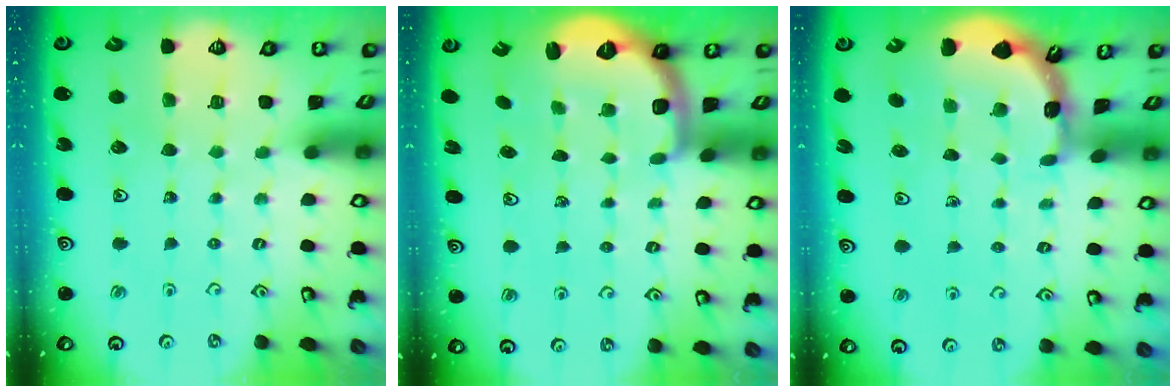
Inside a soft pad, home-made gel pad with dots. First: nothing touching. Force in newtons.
{"total": 3.3, "press": 2.5, "slide": 2.1}
{"total": 1.7, "press": 1.6, "slide": 0.1}